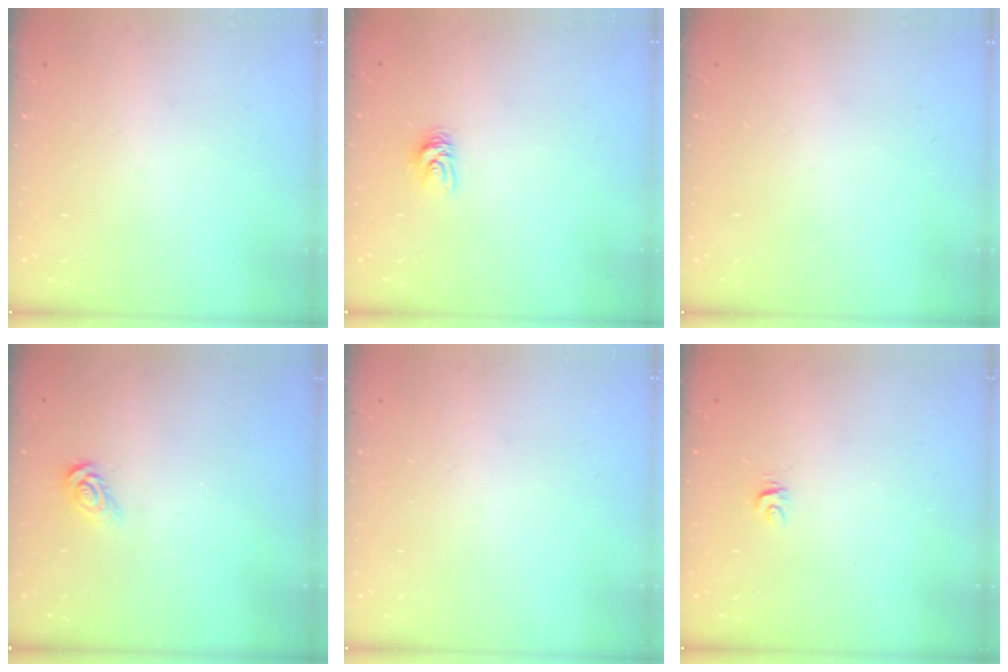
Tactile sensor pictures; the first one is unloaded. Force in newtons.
{"total": 4.9, "press": 4.9, "slide": 0.5}
{"total": 0.0}
{"total": 3.5, "press": 3.5, "slide": 0.2}
{"total": 0.0}
{"total": 4.2, "press": 4.2, "slide": 0.2}